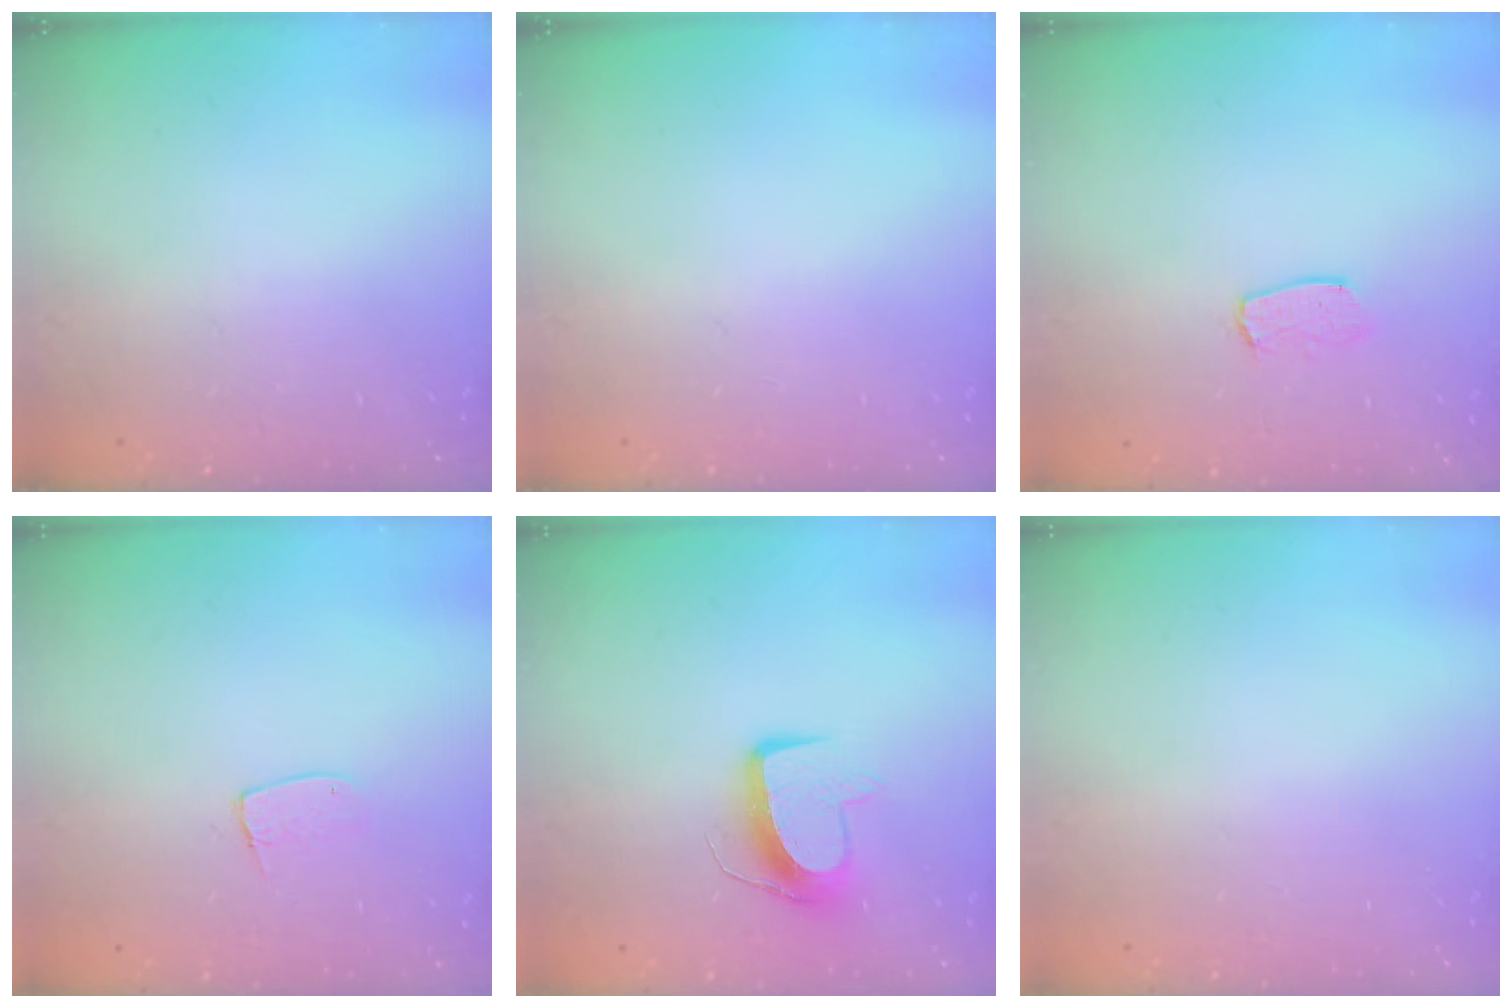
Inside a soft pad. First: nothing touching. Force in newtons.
{"total": 0.0}
{"total": 5.8, "press": 5.8, "slide": 0.4}
{"total": 5.2, "press": 5.2, "slide": 0.3}
{"total": 10.4, "press": 10.3, "slide": 0.8}
{"total": 0.0}